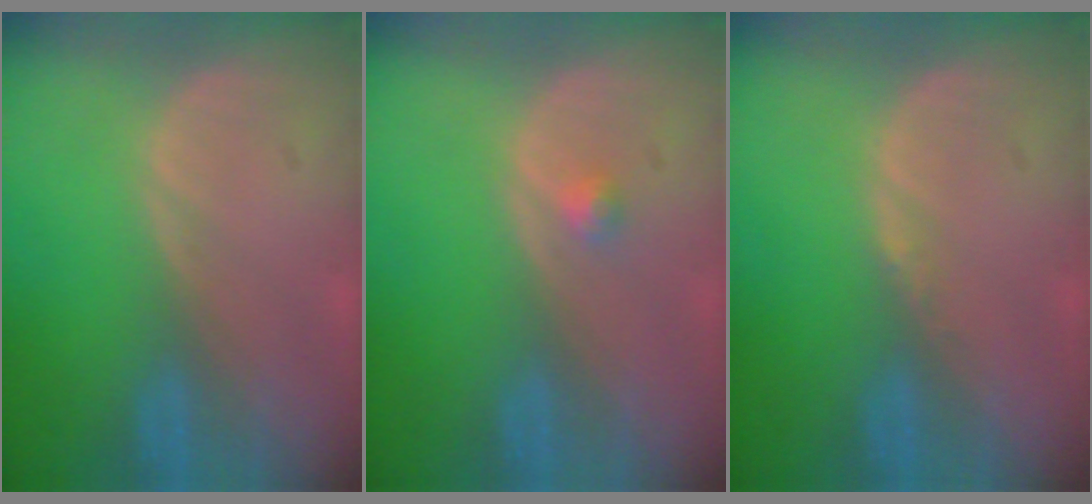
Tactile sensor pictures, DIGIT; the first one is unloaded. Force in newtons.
{"total": 1.2, "press": 1.1, "slide": 0.6}
{"total": 0.6, "press": 0.5, "slide": 0.4}